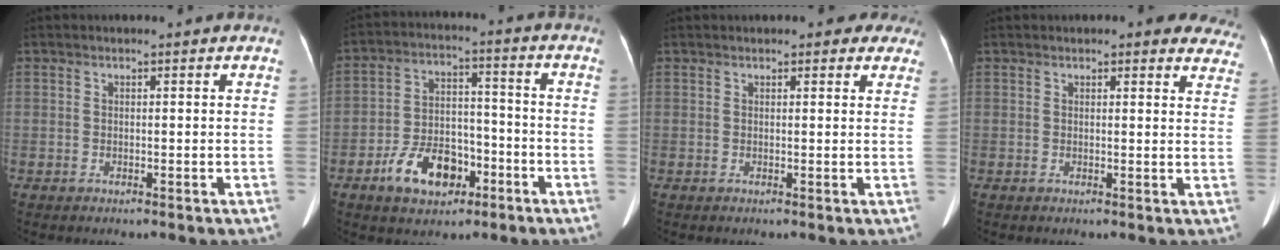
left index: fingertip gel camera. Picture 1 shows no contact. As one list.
[{"total": 9.7, "force": [-5.2, 5.7, 6.0], "torque": [-0.116, 0.017, -0.084]}, {"total": 4.1, "force": [3.3, 1.6, 1.7], "torque": [-0.002, 0.014, 0.030]}, {"total": 8.7, "force": [7.9, 2.6, 2.6], "torque": [0.009, -0.010, 0.056]}]